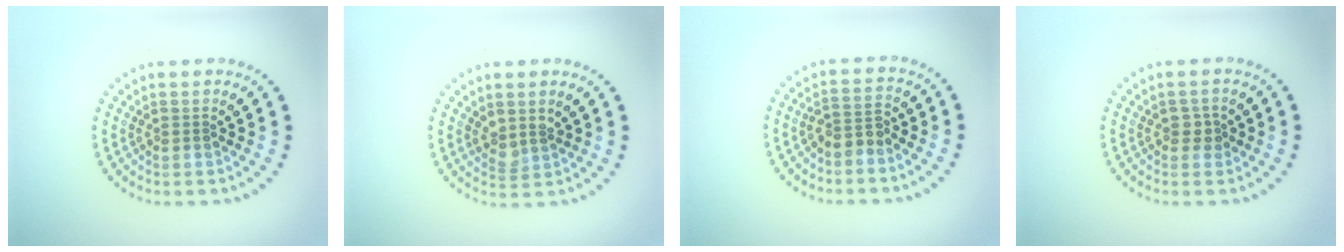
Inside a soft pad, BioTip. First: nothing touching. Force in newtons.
{"total": 1.6, "press": 1.3, "slide": 0.9}
{"total": 2.0, "press": 1.7, "slide": 1.1}
{"total": 1.3, "press": 1.2, "slide": 0.6}